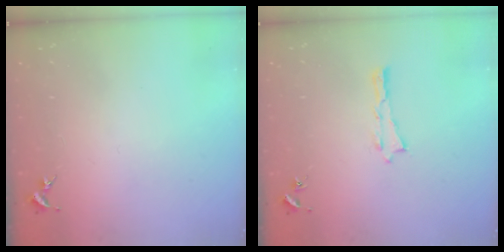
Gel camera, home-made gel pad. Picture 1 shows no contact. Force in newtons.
{"total": 0.0}